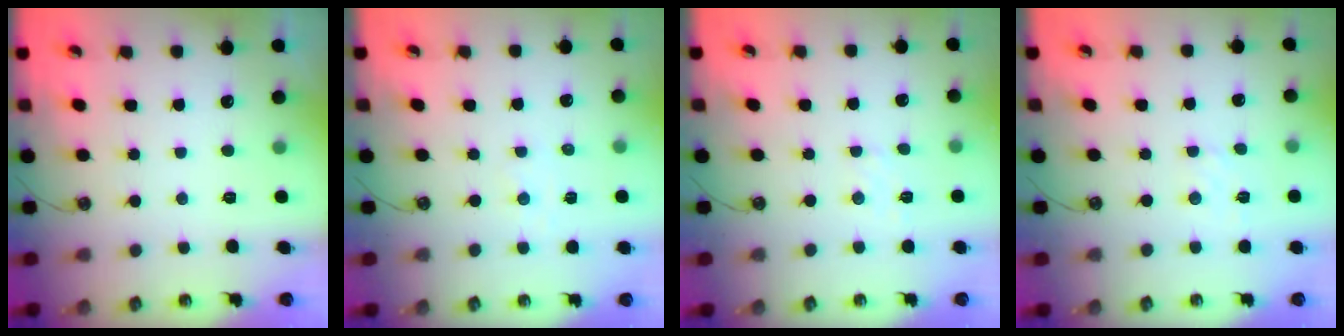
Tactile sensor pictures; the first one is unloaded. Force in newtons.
{"total": 1.4, "press": 1.4, "slide": 0.2}
{"total": 3.8, "press": 3.8, "slide": 0.5}
{"total": 2.6, "press": 2.6, "slide": 0.4}